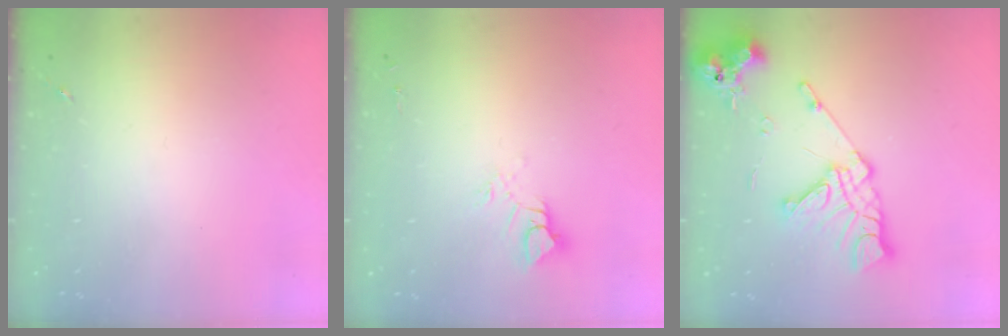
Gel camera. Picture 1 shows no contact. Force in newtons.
{"total": 6.3, "press": 6.3, "slide": 0.5}
{"total": 15.5, "press": 15.4, "slide": 1.9}